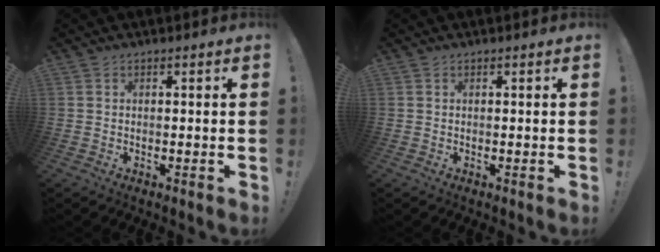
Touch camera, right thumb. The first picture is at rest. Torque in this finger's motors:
{"motor_torque": [0.00, 0.00, 0.09, -0.04, 0.06]}